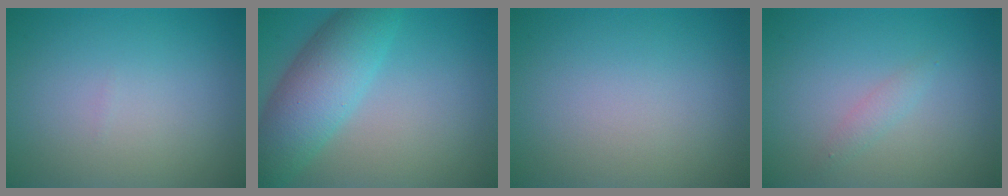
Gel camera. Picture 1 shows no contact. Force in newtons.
{"total": 6.9, "press": 6.9, "slide": 0.1}
{"total": 0.0}
{"total": 1.0, "press": 1.0, "slide": 0.0}